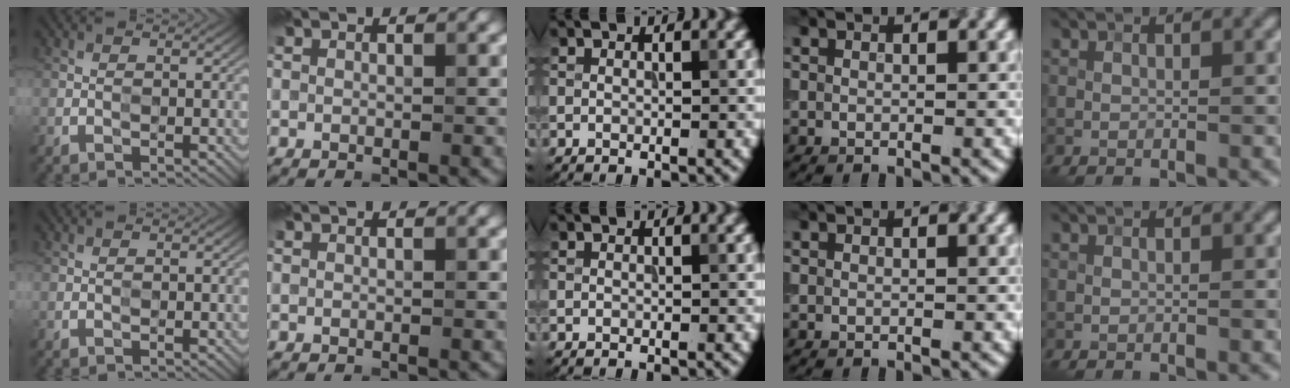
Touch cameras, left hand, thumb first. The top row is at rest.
{}